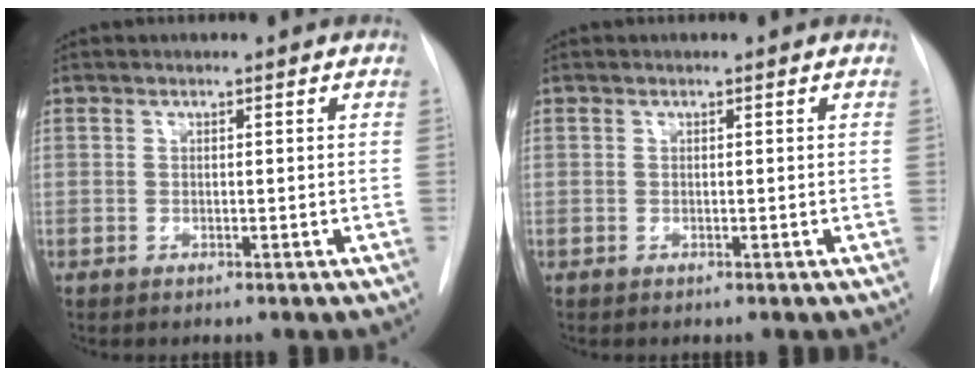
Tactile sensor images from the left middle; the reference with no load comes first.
{"total": 0.0}